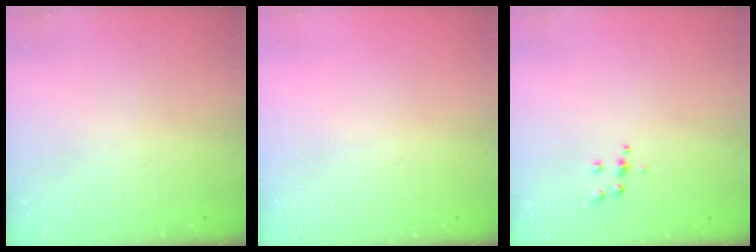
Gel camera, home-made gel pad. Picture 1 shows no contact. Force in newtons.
{"total": 0.0}
{"total": 4.8, "press": 4.7, "slide": 0.6}